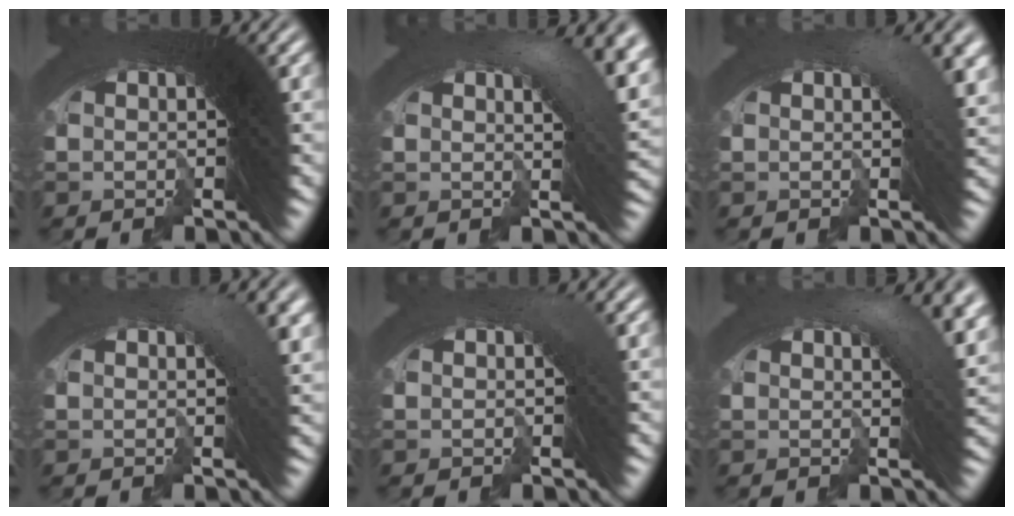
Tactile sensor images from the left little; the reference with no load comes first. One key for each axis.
{"total": 5.8, "fx": 1.2, "fy": 2.4, "fz": 5.2, "tx": -0.054, "ty": 0.013, "tz": 0.007}
{"total": 3.6, "fx": 0.5, "fy": 1.3, "fz": 3.4, "tx": -0.027, "ty": 0.016, "tz": -0.003}
{"total": 3.1, "fx": 0.4, "fy": 1.1, "fz": 2.8, "tx": -0.022, "ty": 0.014, "tz": -0.004}
{"total": 1.1, "fx": -0.1, "fy": 0.6, "fz": 1.0, "tx": -0.009, "ty": 0.006, "tz": -0.005}
{"total": 5.1, "fx": 1.1, "fy": 2.1, "fz": 4.6, "tx": -0.045, "ty": 0.014, "tz": 0.005}